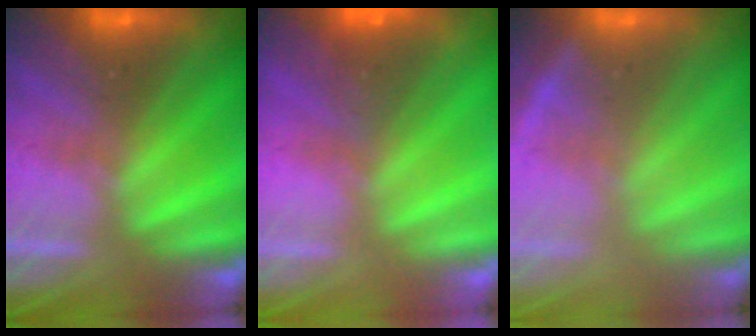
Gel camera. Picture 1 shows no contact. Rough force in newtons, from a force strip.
{"total": 3.2}
{"total": 2.3}